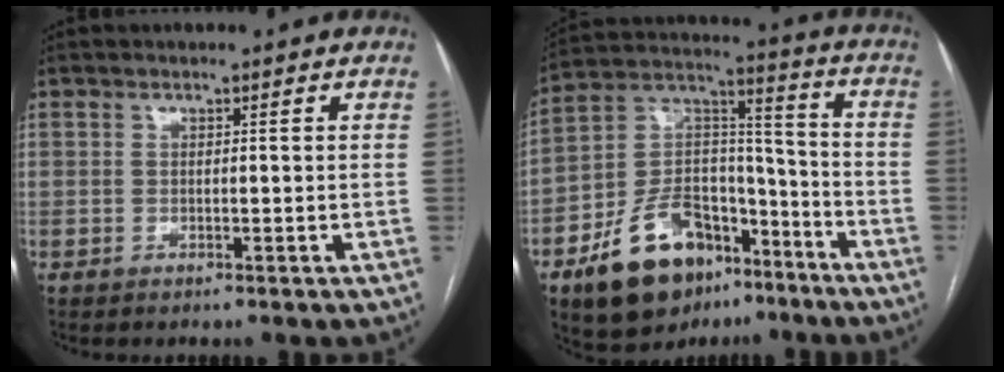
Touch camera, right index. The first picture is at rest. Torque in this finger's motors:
{"motor_torque": [-0.03, -0.14, -0.07, -0.06]}